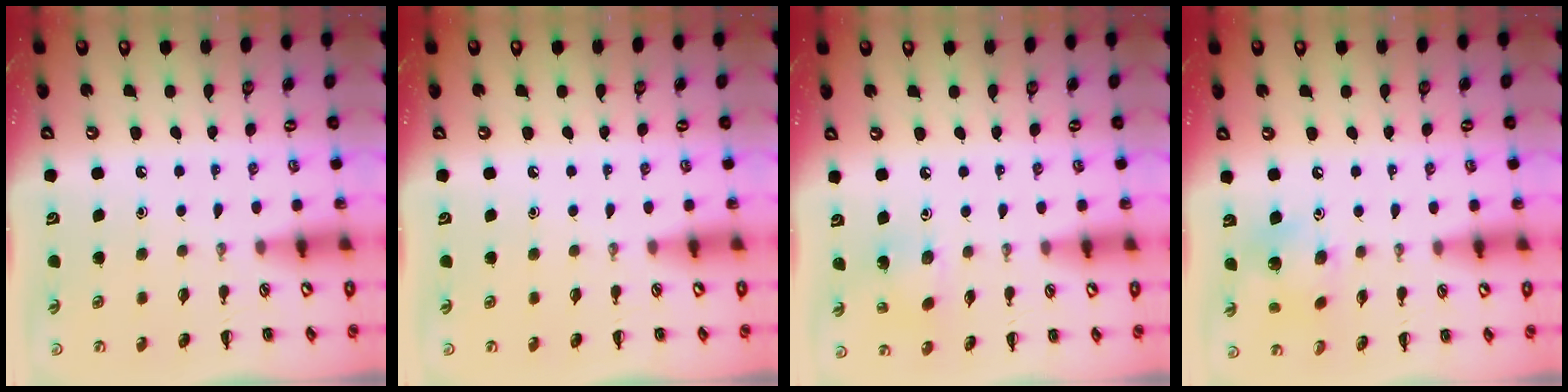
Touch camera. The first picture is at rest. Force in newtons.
{"total": 0.0}
{"total": 4.0, "press": 3.8, "slide": 1.1}
{"total": 6.9, "press": 6.7, "slide": 1.5}